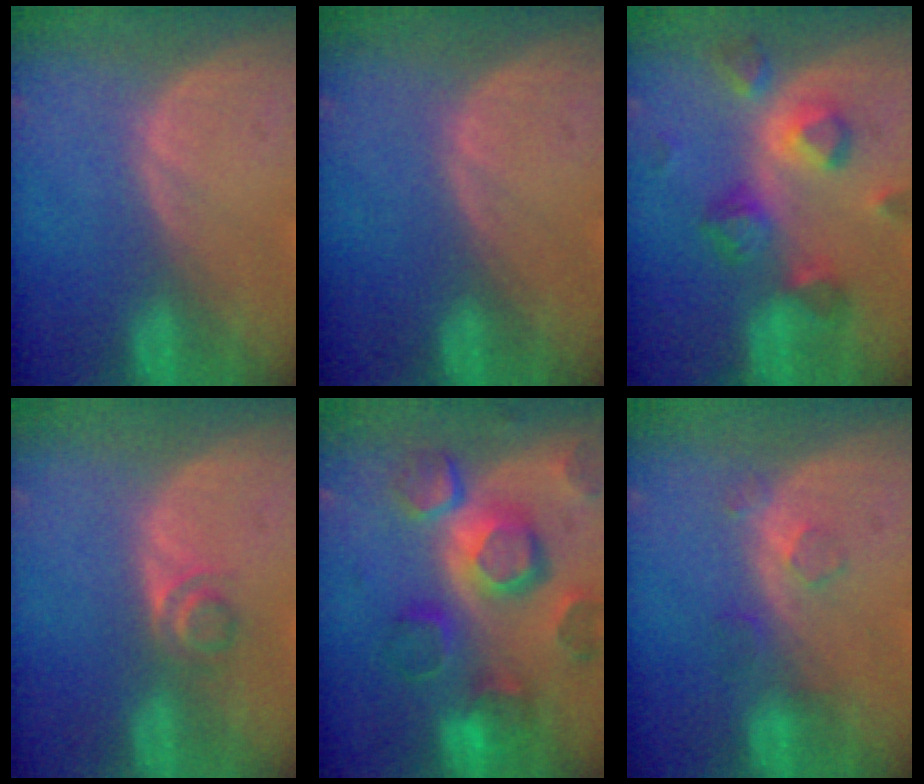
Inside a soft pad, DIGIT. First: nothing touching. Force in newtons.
{"total": 0.0}
{"total": 7.7, "press": 7.5, "slide": 1.8}
{"total": 2.5, "press": 2.4, "slide": 0.8}
{"total": 12.2, "press": 10.6, "slide": 6.0}
{"total": 2.5, "press": 2.5, "slide": 0.3}